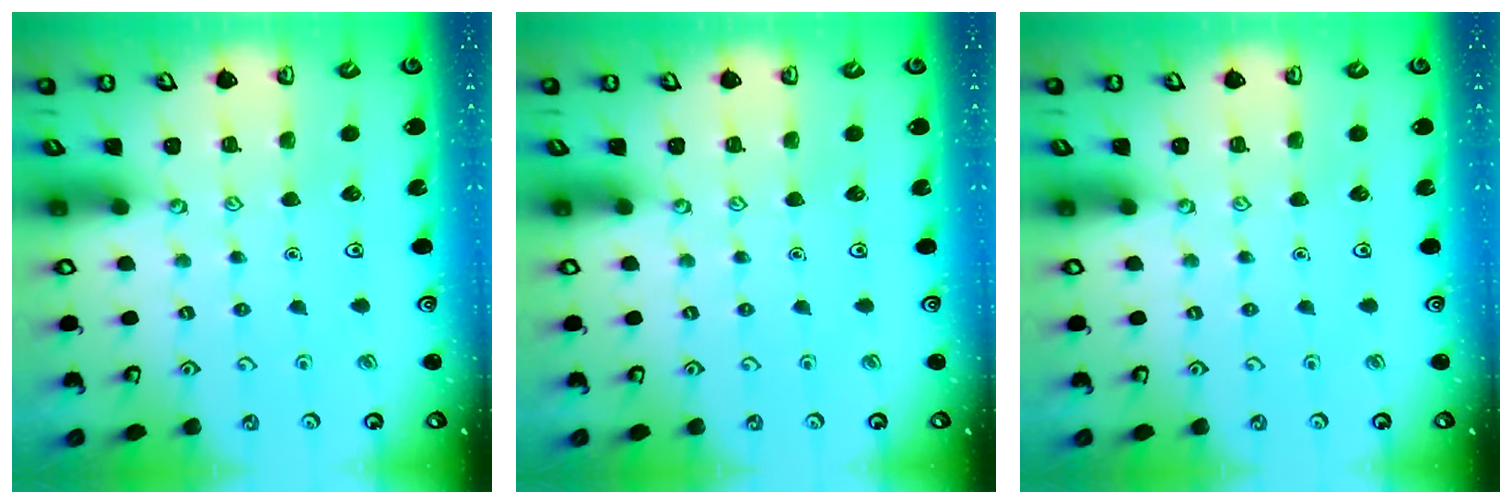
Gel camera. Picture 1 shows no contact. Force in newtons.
{"total": 0.0}
{"total": 0.0}